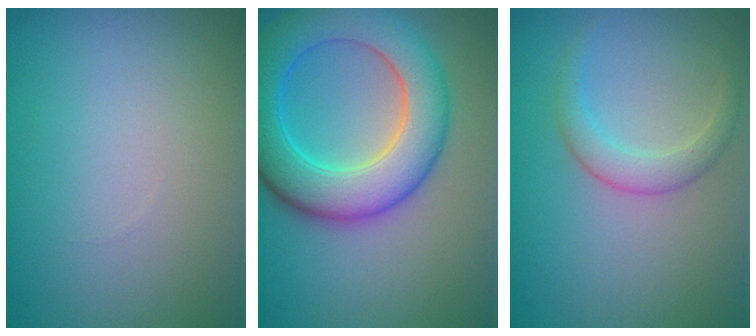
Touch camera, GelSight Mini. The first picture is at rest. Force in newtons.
{"total": 8.5, "press": 8.5, "slide": 0.1}
{"total": 2.3, "press": 2.3, "slide": 0.1}